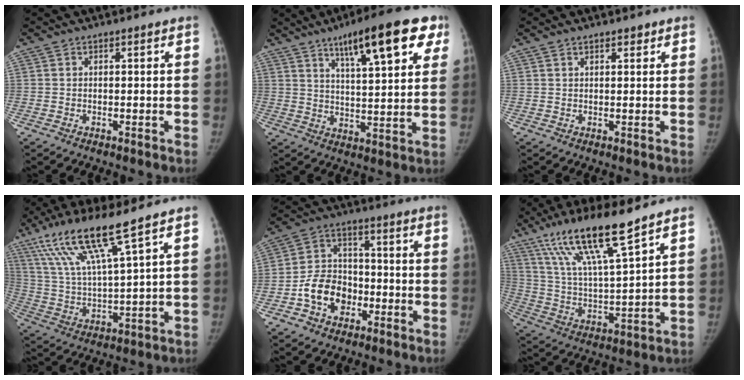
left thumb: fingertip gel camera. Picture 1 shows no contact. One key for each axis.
{"total": 17.5, "fx": 9.4, "fy": 4.8, "fz": 14.0, "tx": -0.172, "ty": -0.022, "tz": 0.137}
{"total": 1.7, "fx": 1.3, "fy": 0.8, "fz": 0.8, "tx": -0.007, "ty": -0.006, "tz": 0.016}
{"total": 15.2, "fx": 9.7, "fy": 1.0, "fz": 11.6, "tx": -0.233, "ty": -0.037, "tz": 0.193}
{"total": 10.5, "fx": -3.8, "fy": 8.1, "fz": 5.5, "tx": -0.069, "ty": 0.033, "tz": -0.069}
{"total": 16.9, "fx": 11.7, "fy": 1.7, "fz": 12.1, "tx": -0.214, "ty": -0.054, "tz": 0.223}